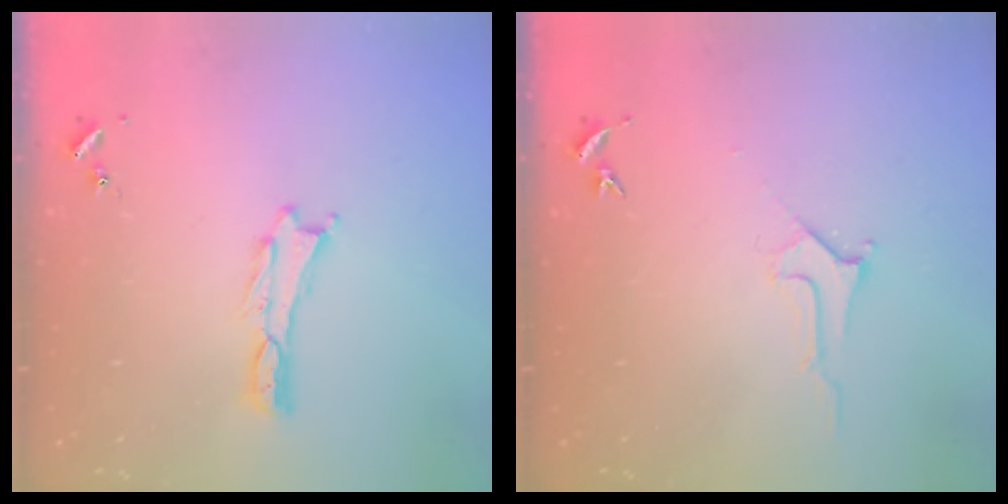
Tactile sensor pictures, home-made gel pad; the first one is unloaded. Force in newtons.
{"total": 2.8, "press": 2.8, "slide": 0.4}